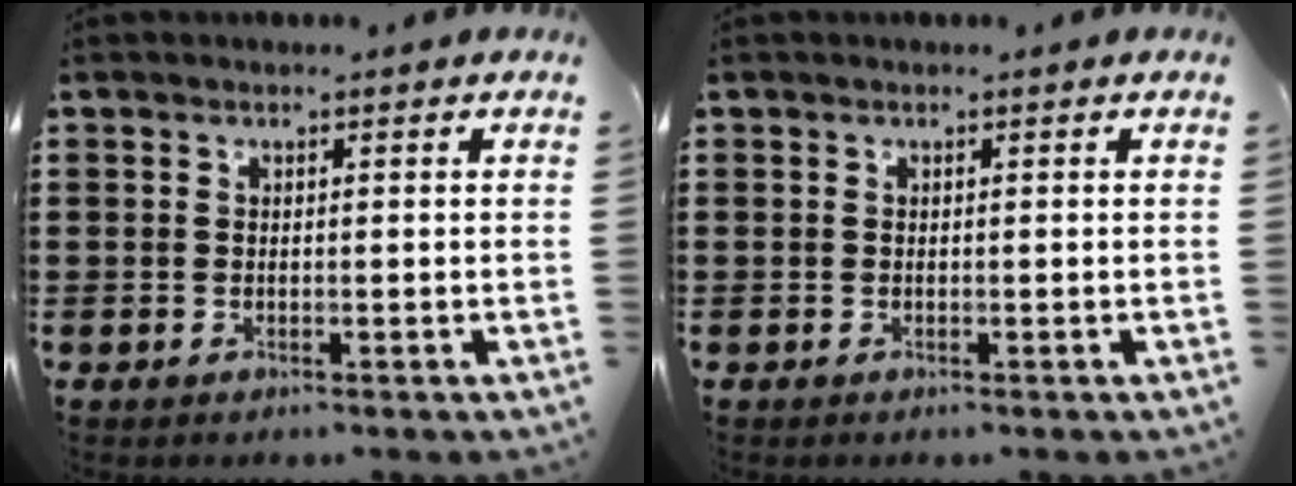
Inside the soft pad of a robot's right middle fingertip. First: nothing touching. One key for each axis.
{"total": 0.0}